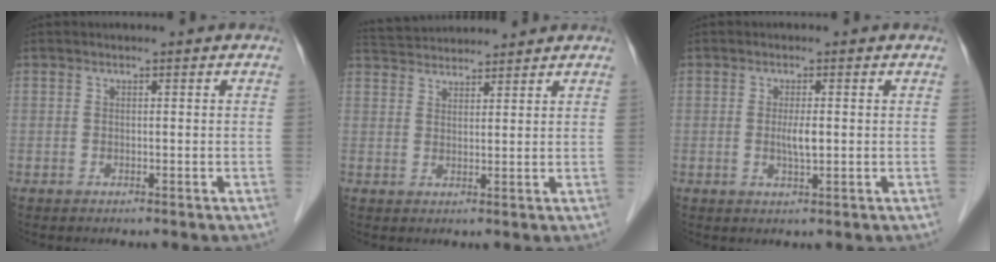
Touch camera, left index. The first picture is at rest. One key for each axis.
{"total": 7.9, "fx": 7.7, "fy": 0.9, "fz": 1.6, "tx": -0.037, "ty": 0.038, "tz": 0.127}
{"total": 2.4, "fx": 0.0, "fy": 0.3, "fz": 2.4, "tx": -0.048, "ty": -0.002, "tz": 0.001}